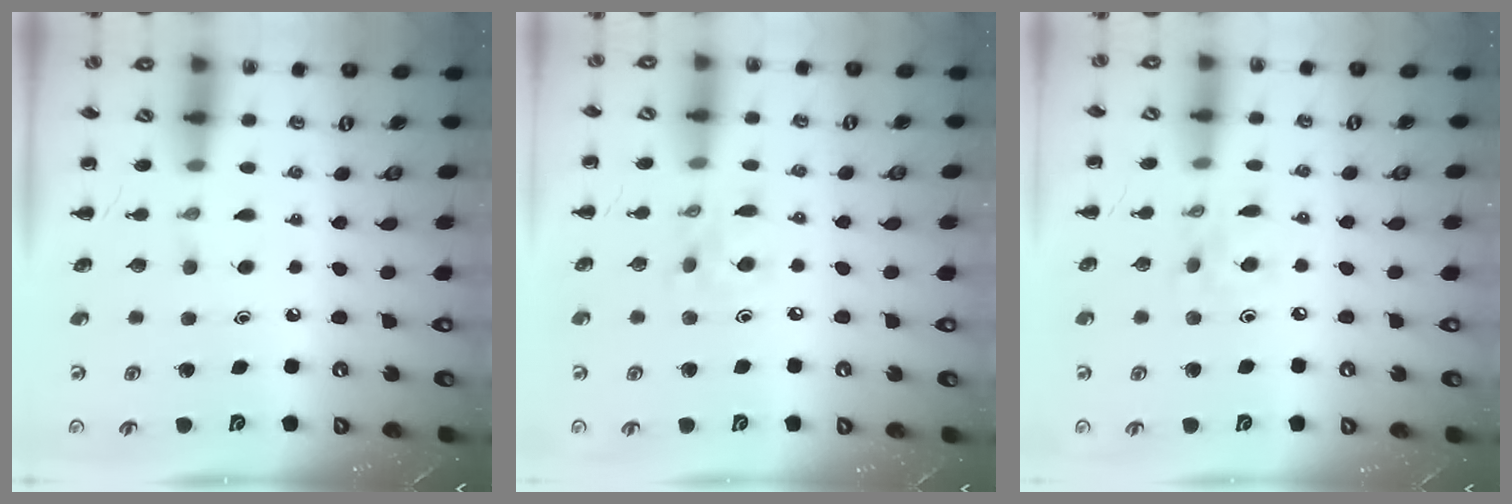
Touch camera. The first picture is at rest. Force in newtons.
{"total": 4.5, "press": 4.4, "slide": 0.8}
{"total": 3.7, "press": 3.6, "slide": 0.8}